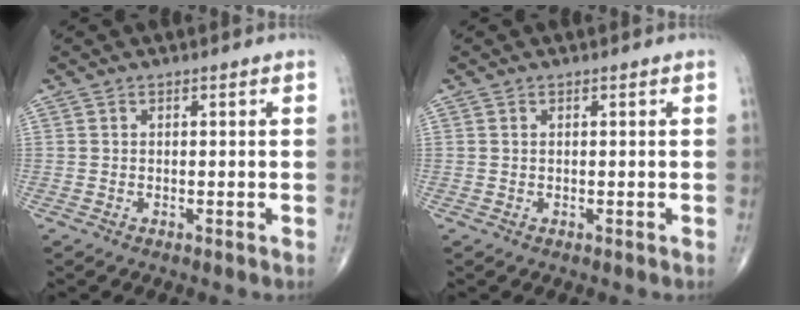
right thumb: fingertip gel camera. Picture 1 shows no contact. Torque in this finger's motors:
{"motor_torque": [0.20, -0.18, 0.07, -0.02, 0.05]}